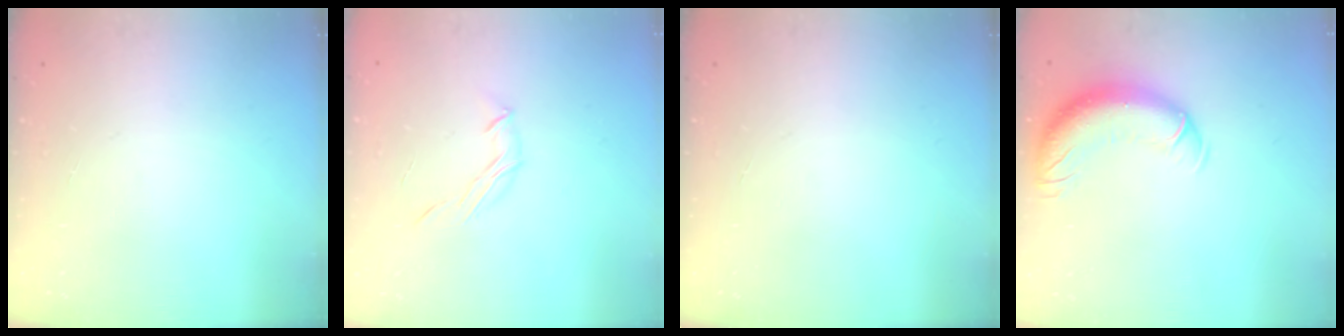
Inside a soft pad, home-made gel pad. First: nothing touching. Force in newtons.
{"total": 5.7, "press": 5.6, "slide": 1.1}
{"total": 0.0}
{"total": 13.5, "press": 13.2, "slide": 2.9}